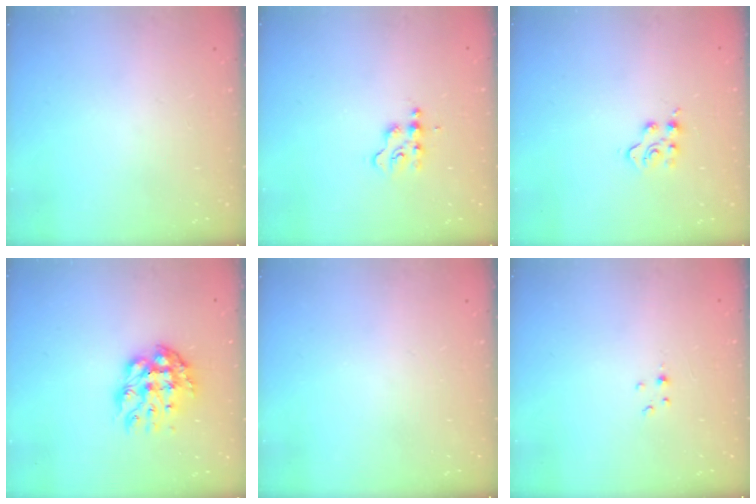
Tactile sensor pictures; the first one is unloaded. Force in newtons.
{"total": 3.0, "press": 3.0, "slide": 0.4}
{"total": 4.0, "press": 4.0, "slide": 0.4}
{"total": 10.2, "press": 10.1, "slide": 0.8}
{"total": 0.0}
{"total": 1.0, "press": 1.0, "slide": 0.2}